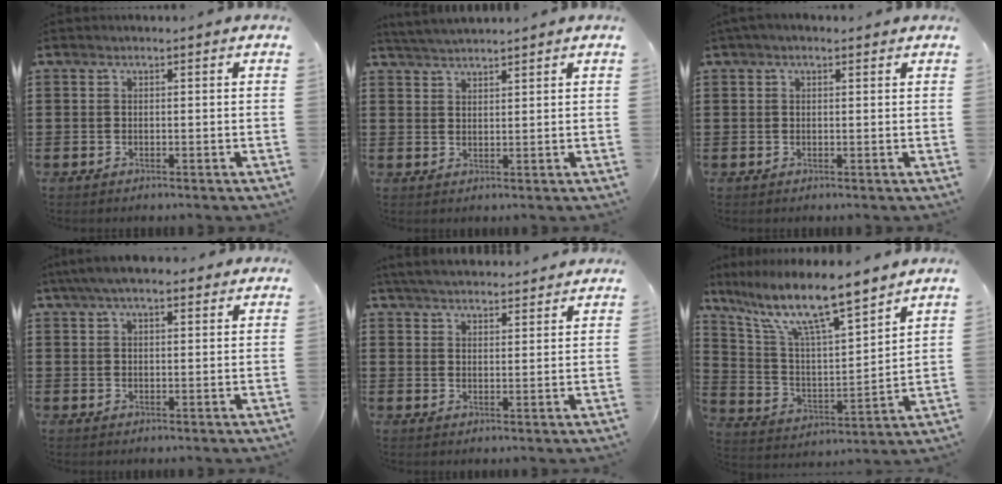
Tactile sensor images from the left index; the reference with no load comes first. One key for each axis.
{"total": 2.5, "fx": 2.5, "fy": -0.2, "fz": 0.2, "tx": -0.010, "ty": -0.002, "tz": 0.047}
{"total": 1.3, "fx": 0.7, "fy": 0.6, "fz": 0.9, "tx": -0.018, "ty": 0.005, "tz": 0.012}
{"total": 5.2, "fx": 3.8, "fy": 1.6, "fz": 3.2, "tx": -0.070, "ty": 0.007, "tz": 0.069}
{"total": 4.4, "fx": 4.3, "fy": 0.2, "fz": 0.9, "tx": -0.031, "ty": -0.013, "tz": 0.079}
{"total": 12.1, "fx": 9.5, "fy": 1.6, "fz": 7.3, "tx": -0.168, "ty": -0.059, "tz": 0.157}